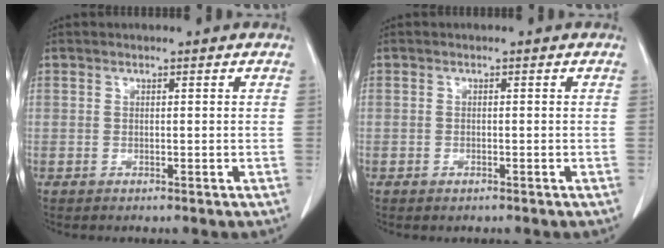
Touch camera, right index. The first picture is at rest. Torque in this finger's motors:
{"motor_torque": [0.10, -0.02, 0.00, 0.00]}